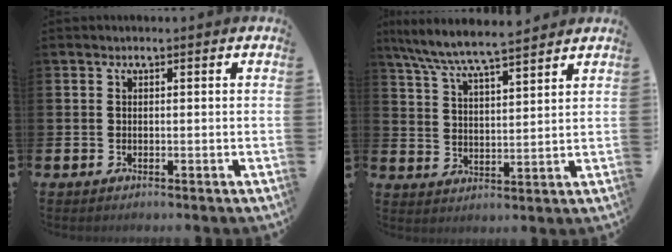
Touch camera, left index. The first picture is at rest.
{"total": 7.4, "force": [7.0, 0.3, 2.2], "torque": [-0.066, -0.040, 0.124]}